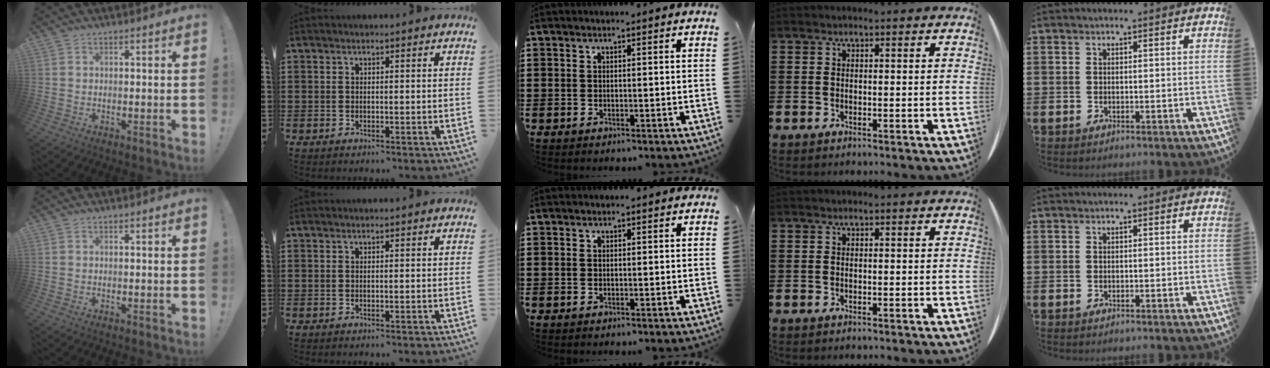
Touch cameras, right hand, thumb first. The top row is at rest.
{}